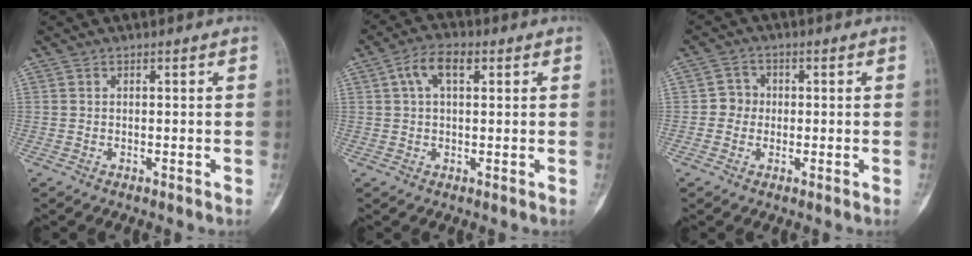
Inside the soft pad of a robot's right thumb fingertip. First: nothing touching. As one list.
[{"total": 5.9, "force": [2.0, 3.0, 4.7], "torque": [-0.086, 0.016, 0.034]}, {"total": 3.2, "force": [-0.2, 3.0, 0.9], "torque": [0.007, 0.010, -0.012]}]